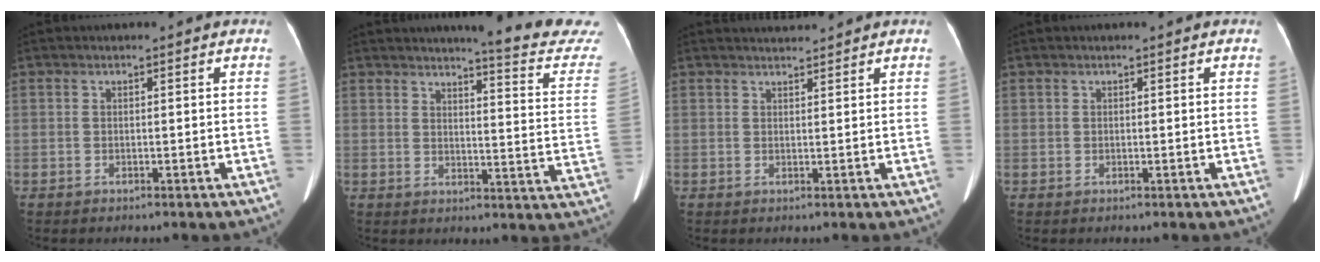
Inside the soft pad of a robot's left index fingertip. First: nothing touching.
{"total": 14.7, "force": [14.1, -1.2, 4.1], "torque": [-0.046, -0.118, 0.144]}
{"total": 2.0, "force": [2.0, -0.4, 0.0], "torque": [-0.002, 0.011, 0.037]}
{"total": 0.0}